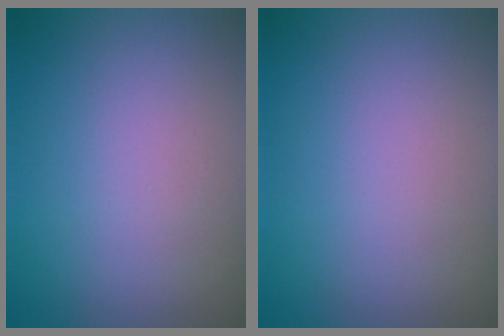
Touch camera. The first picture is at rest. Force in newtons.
{"total": 0.0}